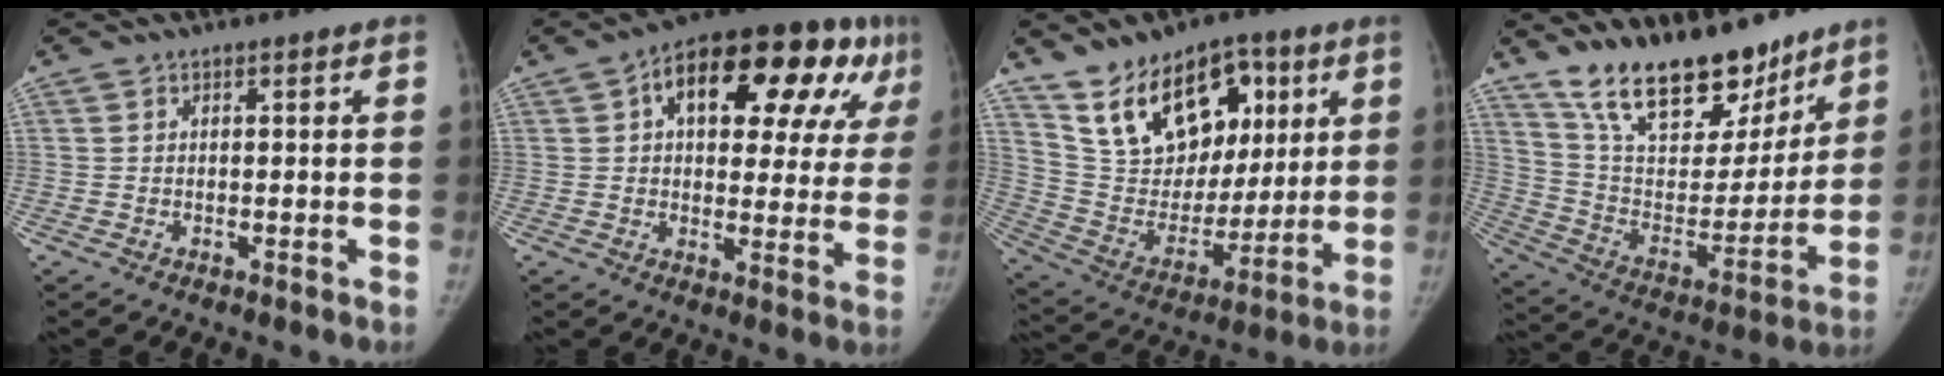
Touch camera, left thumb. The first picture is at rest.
{"total": 23.4, "force": [9.4, 11.4, 18.0], "torque": [-0.216, 0.032, 0.129]}
{"total": 21.0, "force": [10.9, 13.1, 12.4], "torque": [-0.154, -0.036, 0.201]}
{"total": 23.5, "force": [17.7, 10.2, 11.8], "torque": [-0.153, -0.088, 0.299]}